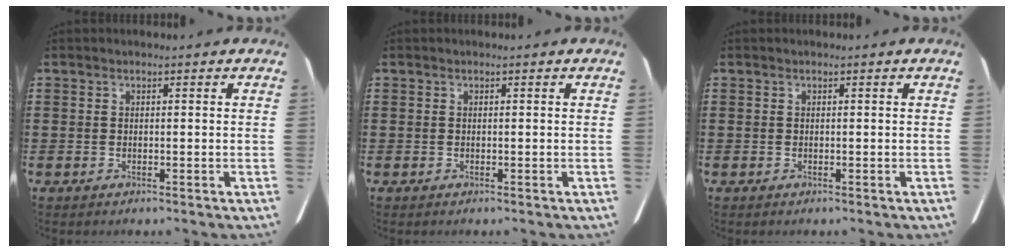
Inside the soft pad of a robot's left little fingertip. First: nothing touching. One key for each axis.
{"total": 0.0}
{"total": 0.0}